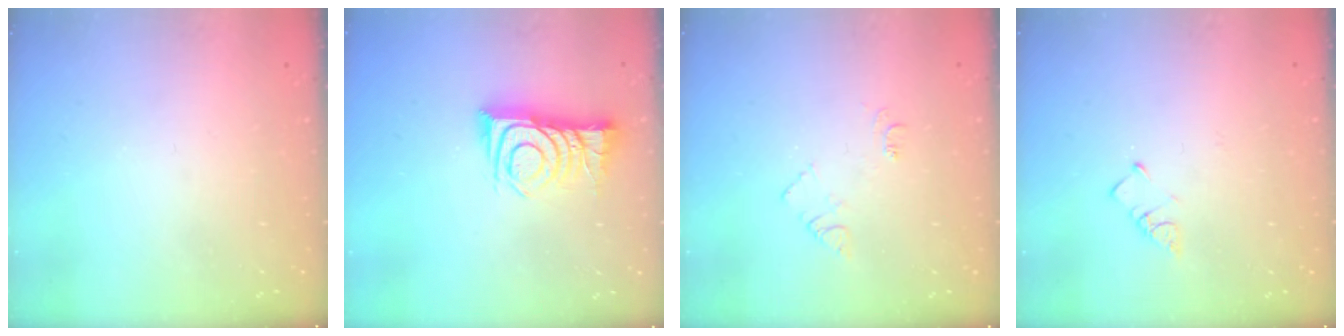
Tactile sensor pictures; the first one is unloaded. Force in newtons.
{"total": 11.5, "press": 11.5, "slide": 0.6}
{"total": 5.9, "press": 5.8, "slide": 0.8}
{"total": 2.7, "press": 2.7, "slide": 0.4}